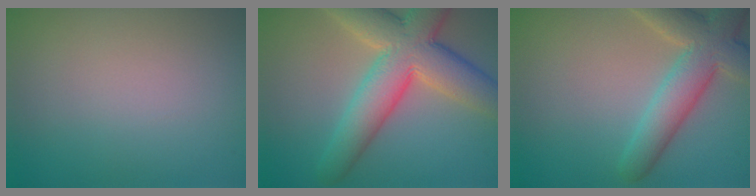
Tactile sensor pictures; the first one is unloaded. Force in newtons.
{"total": 9.5, "press": 9.5, "slide": 0.7}
{"total": 6.5, "press": 6.5, "slide": 0.4}